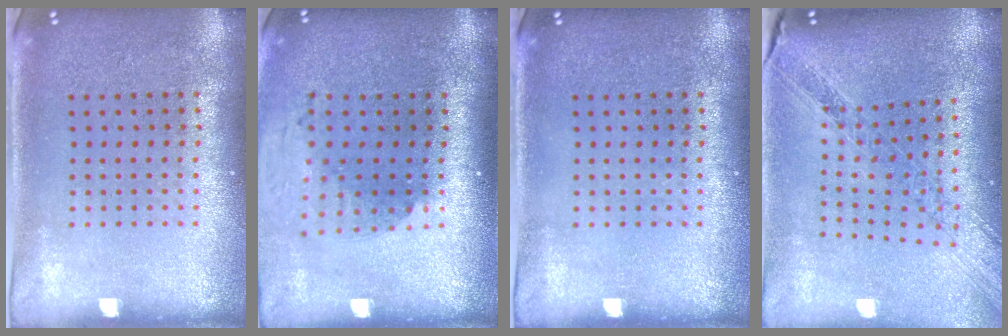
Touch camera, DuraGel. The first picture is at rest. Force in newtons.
{"total": 2.0, "press": 1.5, "slide": 1.4}
{"total": 0.0}
{"total": 1.2, "press": 1.2, "slide": 0.3}